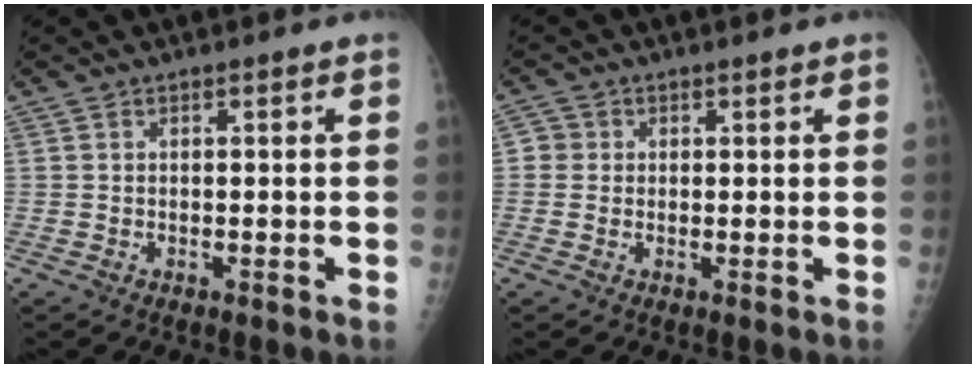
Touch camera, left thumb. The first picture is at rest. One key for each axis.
{"total": 2.3, "fx": 0.4, "fy": 2.3, "fz": 0.5, "tx": 0.009, "ty": 0.003, "tz": 0.001}